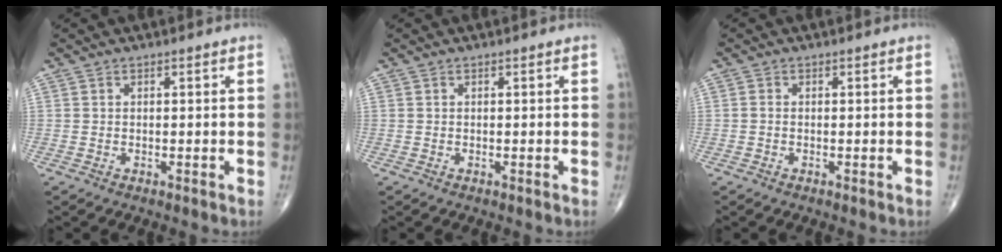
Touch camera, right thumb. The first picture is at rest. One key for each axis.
{"total": 0.0}
{"total": 0.6, "fx": -0.2, "fy": 0.4, "fz": 0.4, "tx": -0.006, "ty": 0.000, "tz": -0.007}